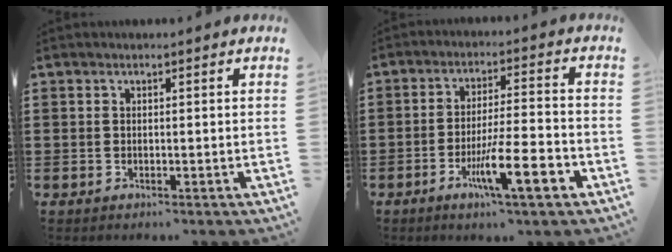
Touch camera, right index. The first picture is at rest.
{"total": 10.0, "force": [-4.8, 1.4, 8.6], "torque": [-0.149, 0.000, -0.083]}